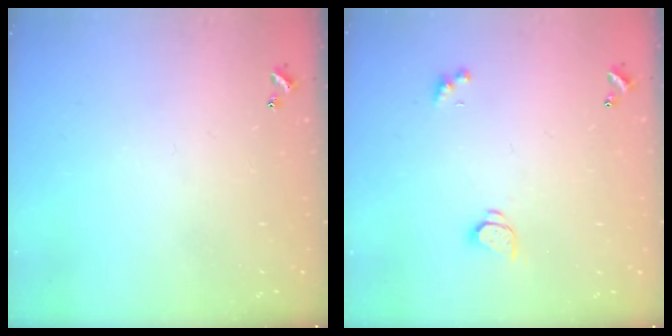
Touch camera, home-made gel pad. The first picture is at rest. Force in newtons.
{"total": 1.6, "press": 1.5, "slide": 0.4}